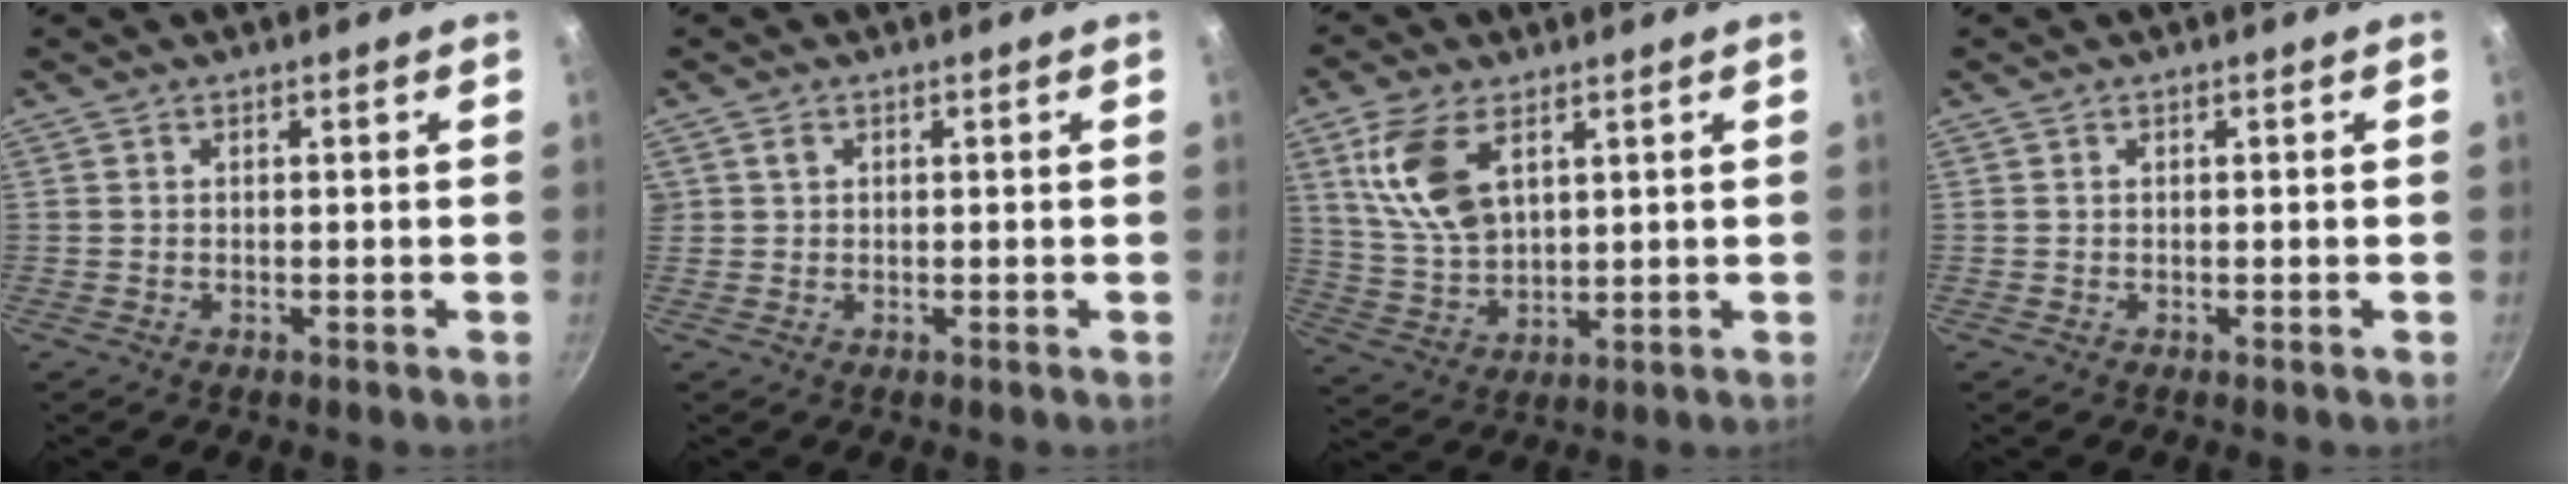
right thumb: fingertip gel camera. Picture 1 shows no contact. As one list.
[{"total": 1.2, "force": [0.6, 1.0, 0.5], "torque": [-0.003, 0.003, 0.010]}, {"total": 12.1, "force": [5.0, 6.6, 8.8], "torque": [-0.166, -0.021, 0.107]}, {"total": 0.0}]